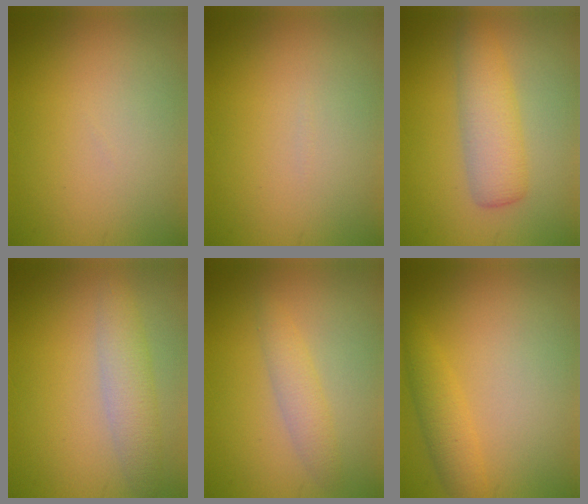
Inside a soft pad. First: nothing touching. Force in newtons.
{"total": 0.0}
{"total": 4.2, "press": 4.2, "slide": 0.1}
{"total": 3.1, "press": 3.1, "slide": 0.1}
{"total": 2.1, "press": 2.1, "slide": 0.1}
{"total": 2.2, "press": 2.2, "slide": 0.2}